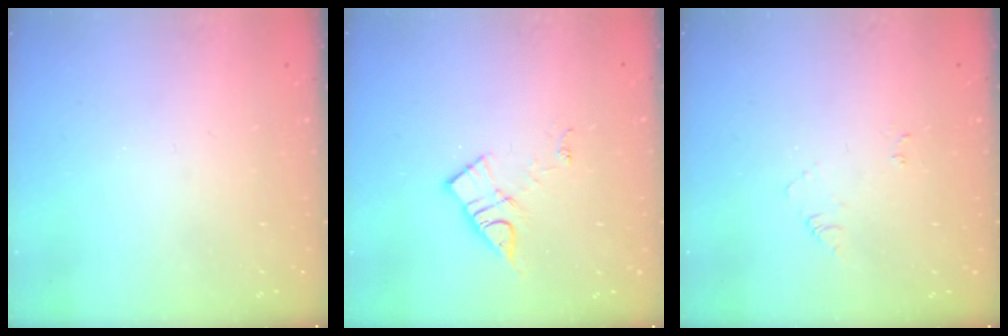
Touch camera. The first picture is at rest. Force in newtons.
{"total": 9.4, "press": 9.4, "slide": 0.5}
{"total": 6.0, "press": 6.0, "slide": 0.7}